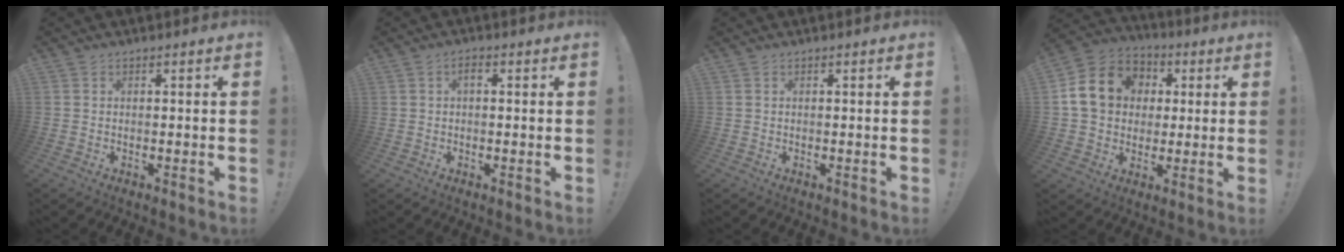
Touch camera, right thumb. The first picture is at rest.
{"total": 2.6, "force": [0.5, 2.2, 1.3], "torque": [-0.013, -0.002, 0.005]}
{"total": 0.0}
{"total": 15.7, "force": [2.9, 13.2, 8.0], "torque": [-0.119, 0.008, 0.065]}